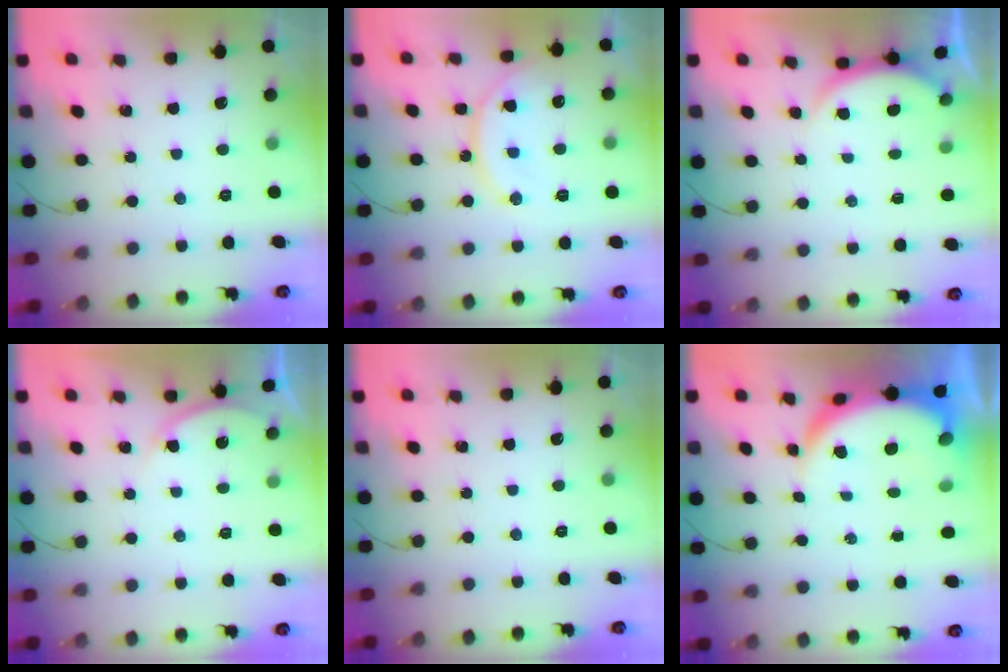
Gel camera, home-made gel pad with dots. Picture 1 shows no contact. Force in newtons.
{"total": 13.4, "press": 13.3, "slide": 1.2}
{"total": 2.5, "press": 2.5, "slide": 0.6}
{"total": 2.9, "press": 2.9, "slide": 0.5}
{"total": 0.0}
{"total": 8.9, "press": 8.9, "slide": 1.0}